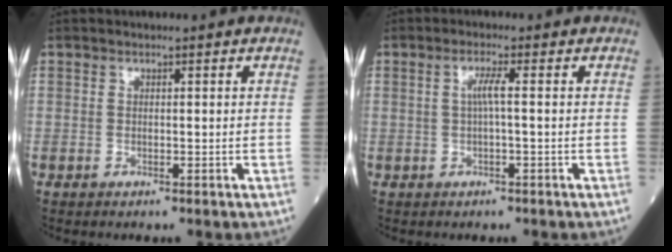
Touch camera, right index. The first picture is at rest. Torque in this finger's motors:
{"motor_torque": [0.43, -0.05, 0.25, 0.09]}